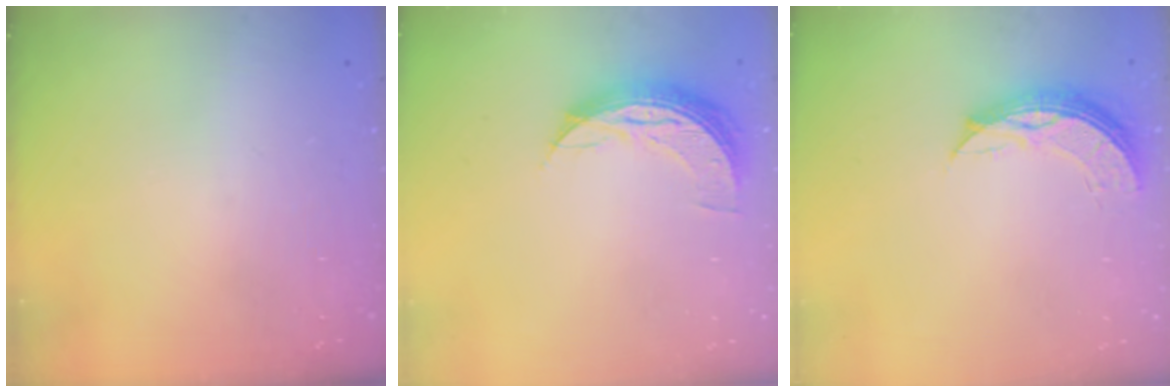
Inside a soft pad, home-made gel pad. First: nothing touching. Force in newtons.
{"total": 8.3, "press": 8.3, "slide": 0.5}
{"total": 8.8, "press": 8.7, "slide": 0.6}